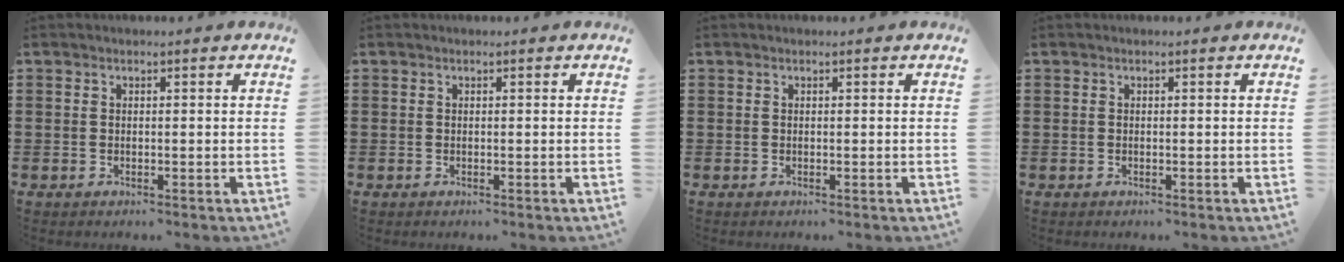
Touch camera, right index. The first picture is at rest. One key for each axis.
{"total": 0.0}
{"total": 0.0}
{"total": 0.0}